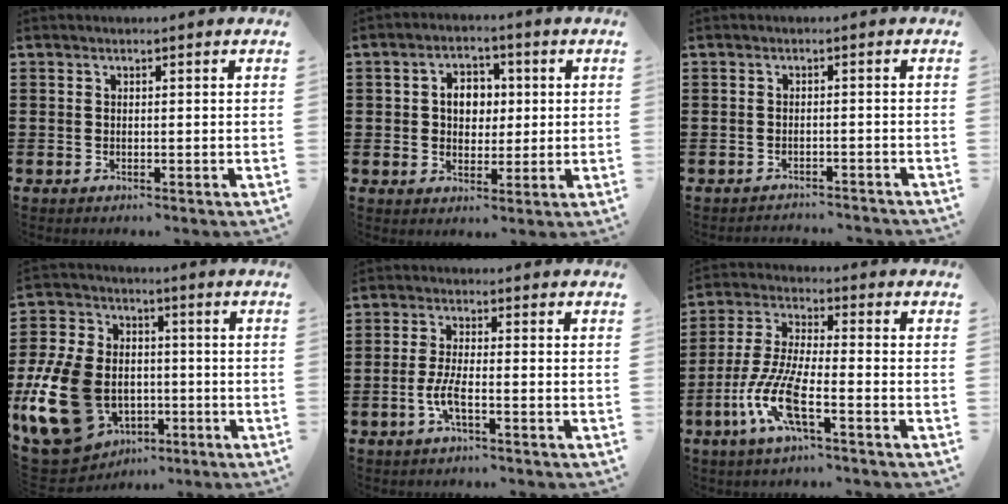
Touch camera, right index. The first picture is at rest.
{"total": 4.9, "force": [0.4, 3.9, 2.9], "torque": [-0.062, 0.012, 0.000]}
{"total": 1.8, "force": [-1.8, 0.1, -0.3], "torque": [0.001, 0.003, -0.040]}
{"total": 16.7, "force": [-4.2, 12.2, 10.6], "torque": [-0.275, 0.017, -0.078]}
{"total": 3.8, "force": [-1.7, 0.7, 3.3], "torque": [-0.078, -0.005, -0.037]}
{"total": 9.4, "force": [-4.5, 2.3, 8.0], "torque": [-0.198, -0.014, -0.091]}